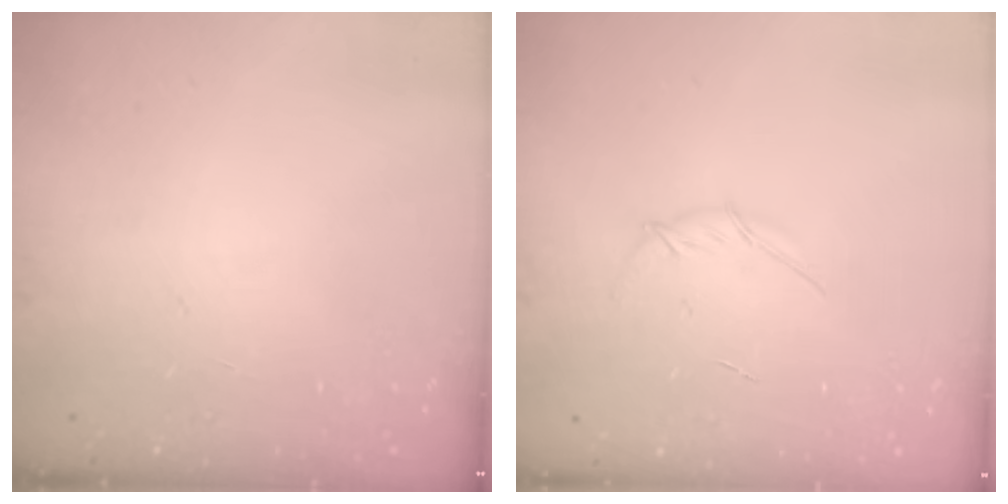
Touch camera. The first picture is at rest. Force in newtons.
{"total": 4.2, "press": 4.2, "slide": 0.8}